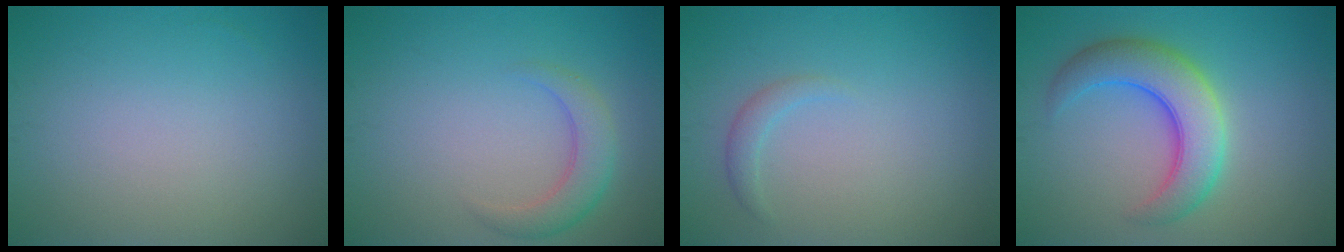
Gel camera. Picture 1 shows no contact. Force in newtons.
{"total": 2.9, "press": 2.9, "slide": 0.2}
{"total": 1.2, "press": 1.2, "slide": 0.2}
{"total": 6.4, "press": 6.4, "slide": 0.2}